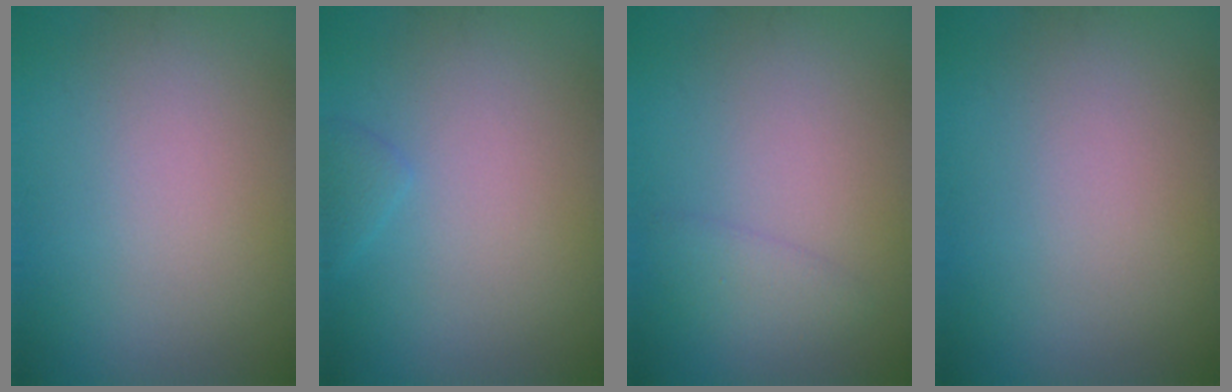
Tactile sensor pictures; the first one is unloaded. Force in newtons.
{"total": 1.0, "press": 1.0, "slide": 0.2}
{"total": 1.5, "press": 1.5, "slide": 0.2}
{"total": 0.0}